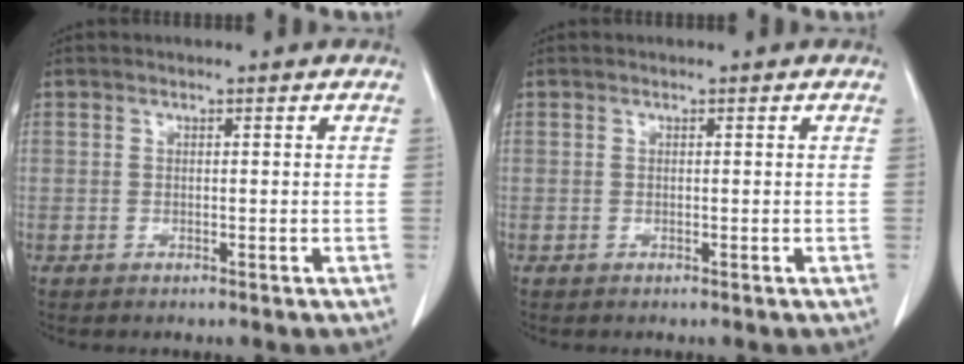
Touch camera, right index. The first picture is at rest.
{"total": 0.0}